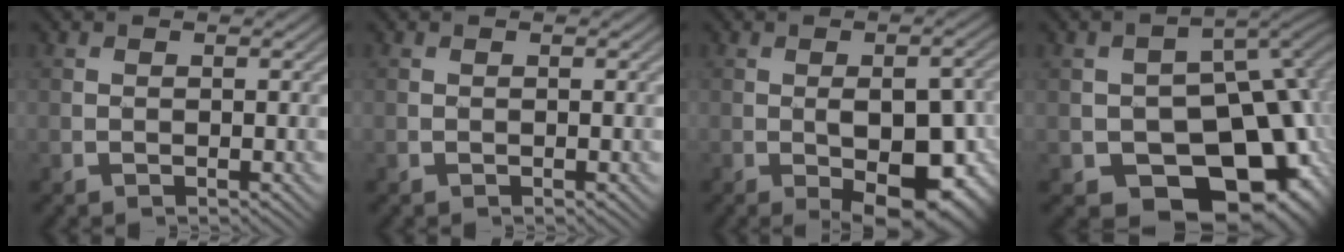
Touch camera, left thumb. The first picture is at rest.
{"total": 0.0}
{"total": 11.6, "force": [-3.1, 5.2, 9.9], "torque": [-0.133, -0.021, -0.031]}
{"total": 18.7, "force": [-6.6, 12.4, 12.3], "torque": [-0.159, -0.020, -0.085]}